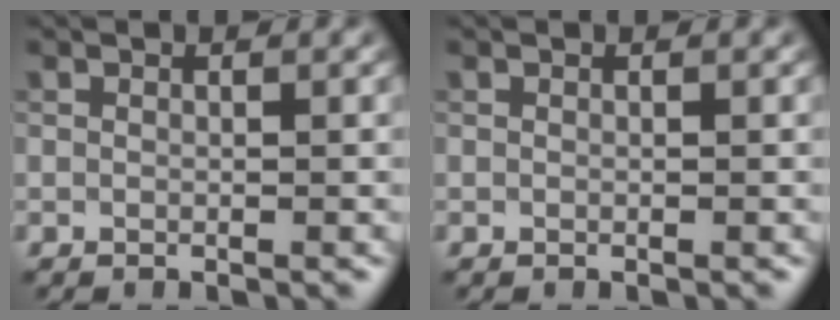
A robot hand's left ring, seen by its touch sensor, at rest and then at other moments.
{"total": 0.0}